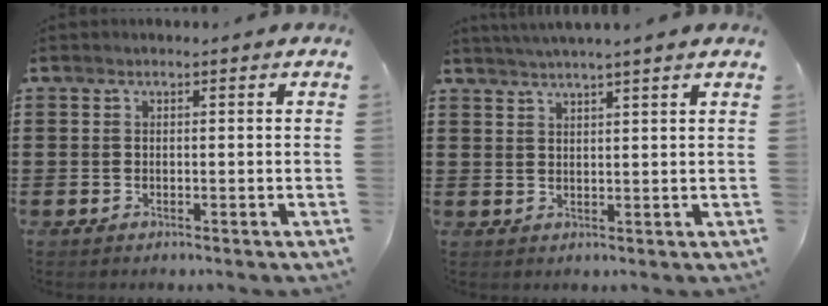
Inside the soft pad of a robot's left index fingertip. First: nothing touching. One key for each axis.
{"total": 2.5, "fx": 2.3, "fy": -0.8, "fz": 0.7, "tx": -0.017, "ty": -0.004, "tz": 0.043}